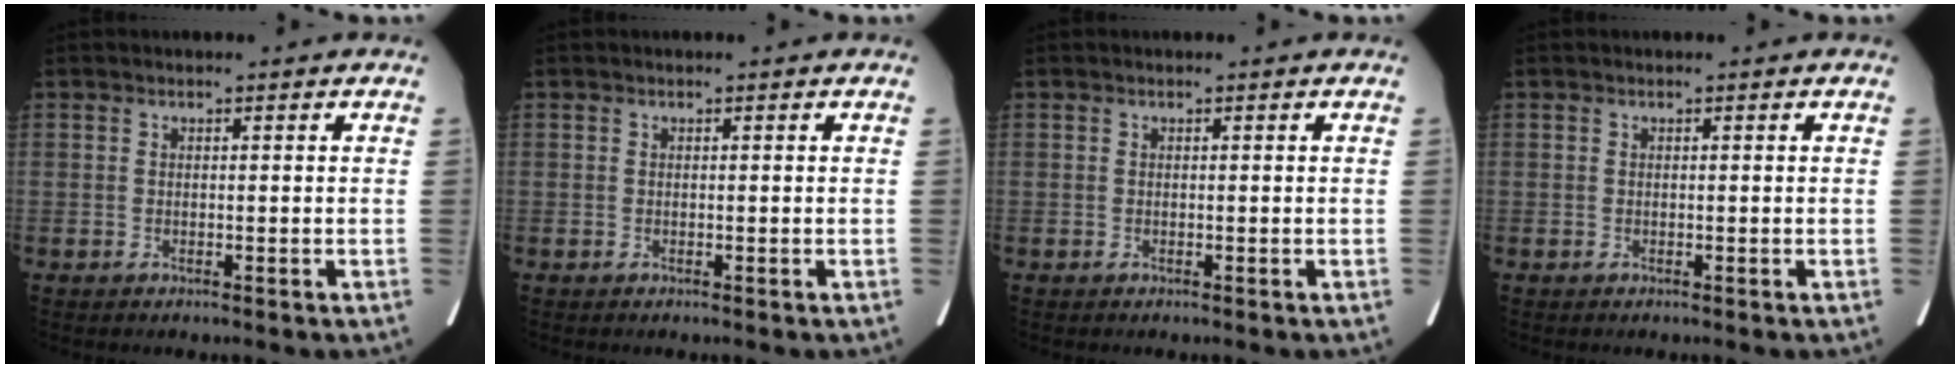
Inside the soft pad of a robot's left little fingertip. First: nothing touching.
{"total": 0.0}
{"total": 0.0}
{"total": 0.0}